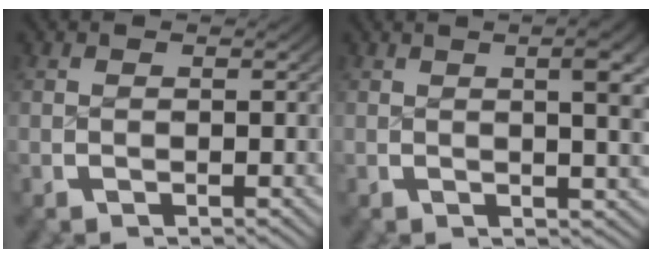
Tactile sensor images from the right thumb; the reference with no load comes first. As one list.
[{"total": 5.4, "force": [1.5, 1.8, 4.8], "torque": [-0.045, 0.005, 0.023]}]